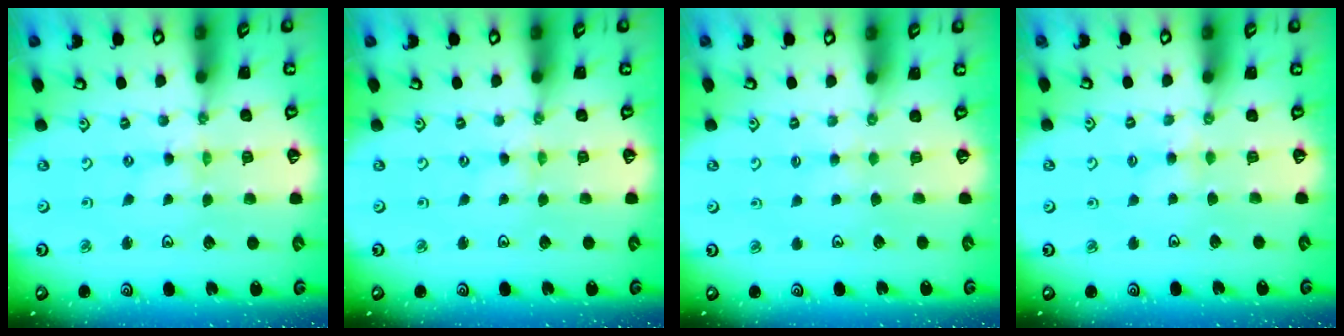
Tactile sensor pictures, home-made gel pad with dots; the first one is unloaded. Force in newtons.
{"total": 0.0}
{"total": 2.3, "press": 2.3, "slide": 0.4}
{"total": 2.7, "press": 2.6, "slide": 0.5}